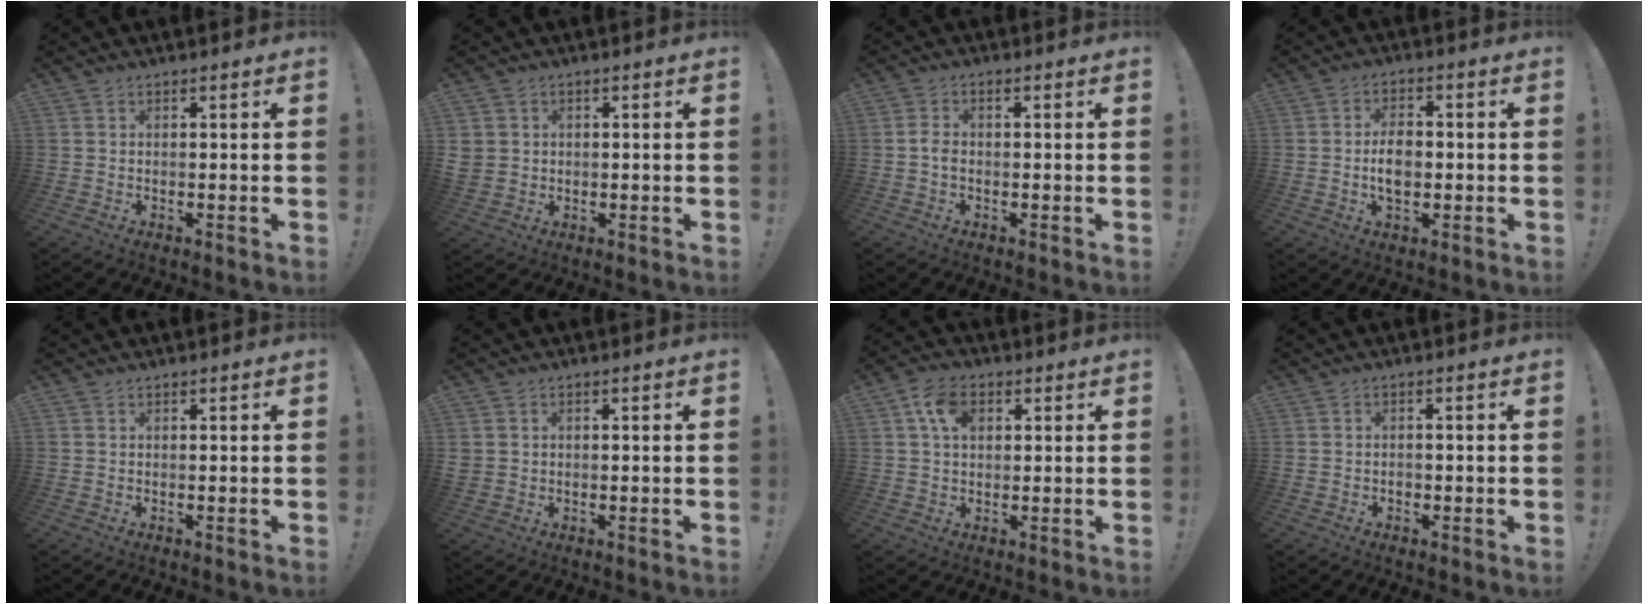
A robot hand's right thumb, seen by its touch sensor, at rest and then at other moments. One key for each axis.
{"total": 3.1, "fx": 0.8, "fy": 2.8, "fz": 1.0, "tx": -0.015, "ty": 0.001, "tz": 0.018}
{"total": 2.0, "fx": -0.3, "fy": 1.0, "fz": 1.7, "tx": -0.038, "ty": 0.004, "tz": -0.008}
{"total": 6.7, "fx": -1.0, "fy": 4.2, "fz": 5.1, "tx": -0.083, "ty": 0.003, "tz": -0.023}
{"total": 0.0}
{"total": 1.7, "fx": 0.1, "fy": 1.5, "fz": 0.8, "tx": -0.014, "ty": 0.005, "tz": 0.004}
{"total": 8.1, "fx": 2.7, "fy": 5.4, "fz": 5.4, "tx": -0.095, "ty": 0.005, "tz": 0.054}
{"total": 1.3, "fx": -0.9, "fy": 0.7, "fz": 0.7, "tx": -0.012, "ty": 0.003, "tz": -0.016}